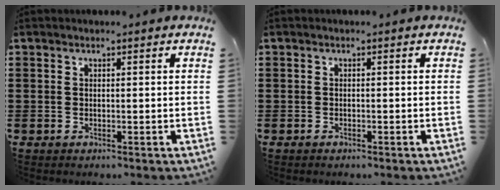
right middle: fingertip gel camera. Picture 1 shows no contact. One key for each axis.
{"total": 0.6, "fx": -0.5, "fy": 0.2, "fz": -0.1, "tx": -0.001, "ty": -0.001, "tz": -0.011}